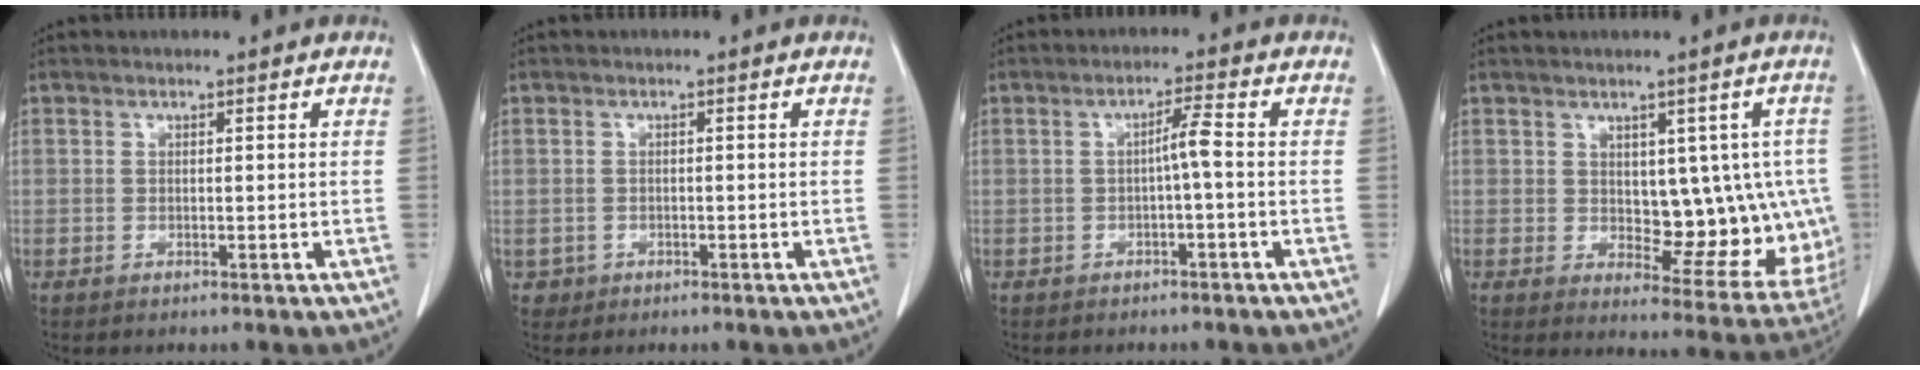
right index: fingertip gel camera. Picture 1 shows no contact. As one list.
[{"total": 1.7, "force": [-0.6, 1.5, -0.1], "torque": [0.004, 0.008, -0.009]}, {"total": 2.8, "force": [-0.4, 0.0, 2.8], "torque": [-0.048, 0.006, -0.008]}, {"total": 11.9, "force": [0.7, 6.6, 9.9], "torque": [-0.095, 0.009, 0.028]}]